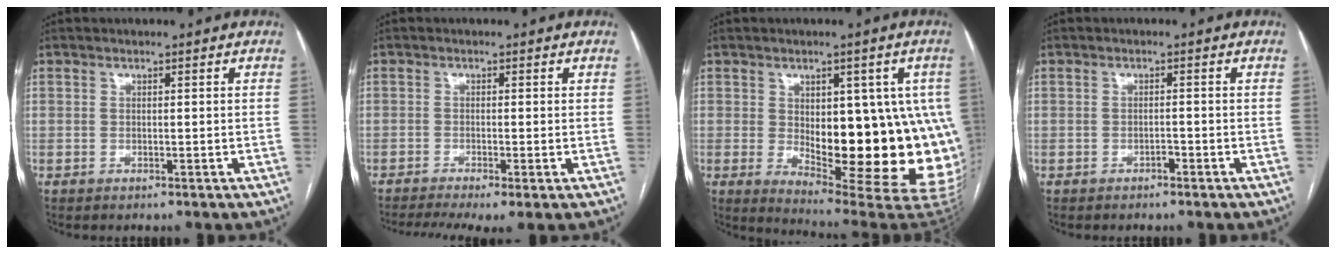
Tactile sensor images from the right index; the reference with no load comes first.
{"total": 6.4, "force": [-4.0, 1.4, 4.8], "torque": [-0.084, -0.011, -0.070]}
{"total": 19.9, "force": [-0.6, 6.3, 18.9], "torque": [-0.165, 0.003, 0.016]}
{"total": 1.0, "force": [-0.7, 0.4, 0.6], "torque": [-0.010, 0.002, -0.010]}